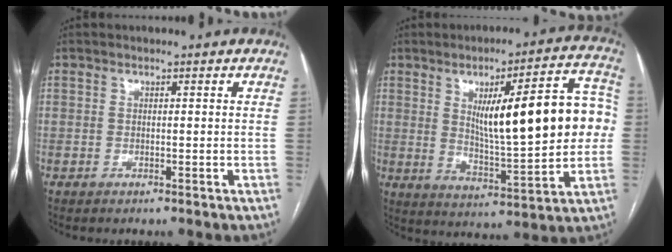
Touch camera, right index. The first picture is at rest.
{"total": 18.9, "force": [2.6, 3.9, 18.3], "torque": [-0.260, 0.024, 0.047]}